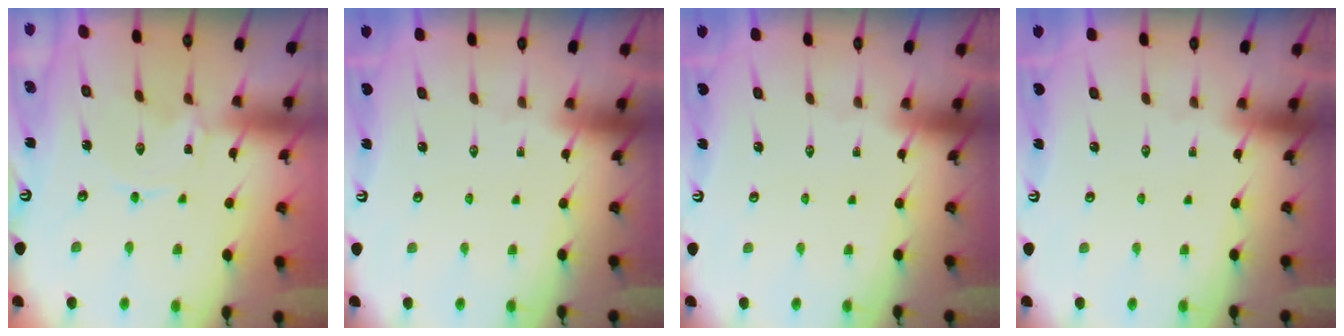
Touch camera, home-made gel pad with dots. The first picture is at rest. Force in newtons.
{"total": 0.0}
{"total": 0.0}
{"total": 0.0}